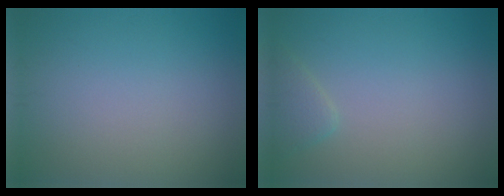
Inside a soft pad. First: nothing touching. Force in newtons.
{"total": 1.6, "press": 1.6, "slide": 0.1}